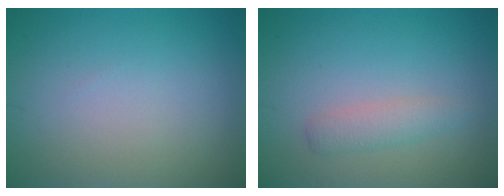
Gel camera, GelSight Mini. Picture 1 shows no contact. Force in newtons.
{"total": 1.8, "press": 1.8, "slide": 0.0}